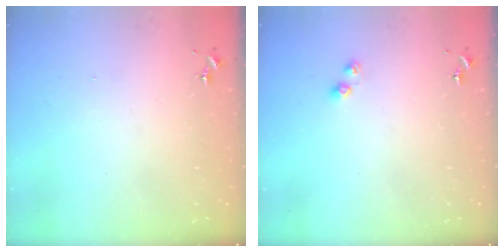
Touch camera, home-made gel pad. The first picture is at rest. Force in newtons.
{"total": 4.1, "press": 4.1, "slide": 0.5}